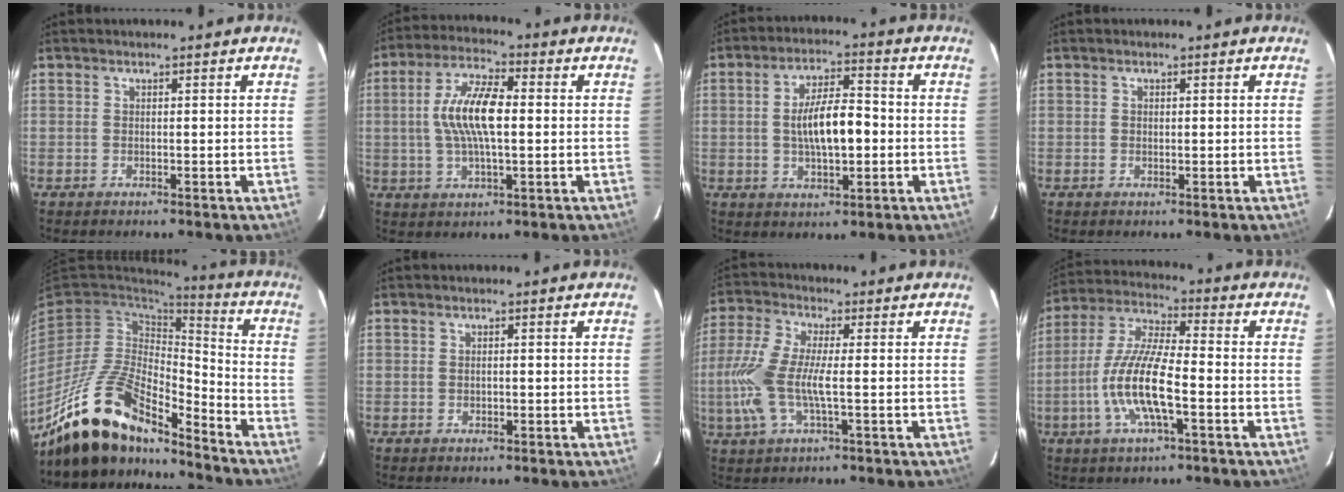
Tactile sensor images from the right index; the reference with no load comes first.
{"total": 11.1, "force": [0.4, 3.8, 10.4], "torque": [-0.204, 0.012, 0.006]}
{"total": 9.7, "force": [-0.8, 3.6, 9.0], "torque": [-0.163, 0.006, -0.008]}
{"total": 0.5, "force": [0.1, 0.5, 0.2], "torque": [-0.002, 0.002, 0.002]}
{"total": 17.7, "force": [-14.3, 5.7, 8.7], "torque": [-0.180, -0.003, -0.264]}
{"total": 0.9, "force": [-0.1, 0.6, 0.6], "torque": [-0.008, 0.001, -0.001]}
{"total": 11.1, "force": [-1.5, 3.3, 10.5], "torque": [-0.238, 0.000, -0.030]}
{"total": 13.4, "force": [-4.0, 3.1, 12.4], "torque": [-0.256, -0.004, -0.079]}